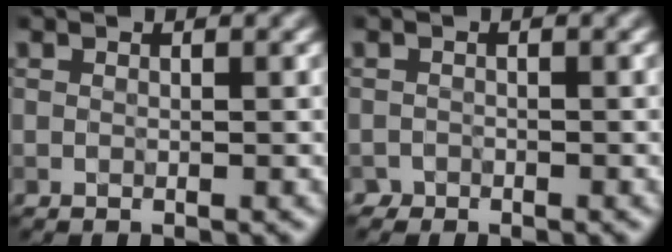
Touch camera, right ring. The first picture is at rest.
{"total": 0.9, "force": [-0.7, 0.5, -0.2], "torque": [0.009, 0.001, -0.013]}